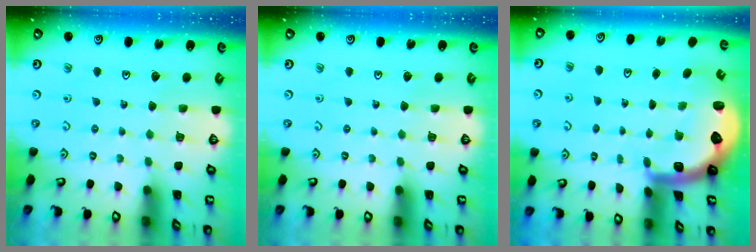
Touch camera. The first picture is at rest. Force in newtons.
{"total": 0.0}
{"total": 2.9, "press": 2.6, "slide": 1.4}